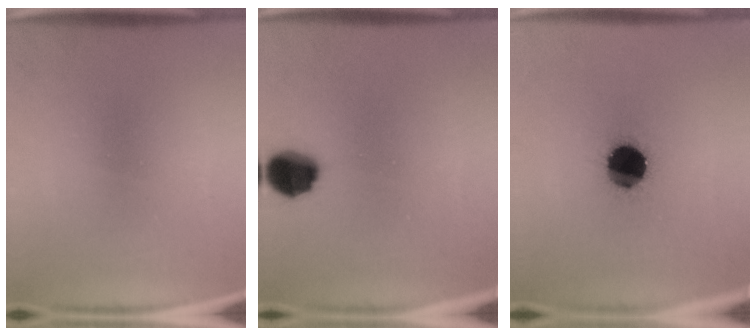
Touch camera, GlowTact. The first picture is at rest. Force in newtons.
{"total": 9.1}
{"total": 14.1}